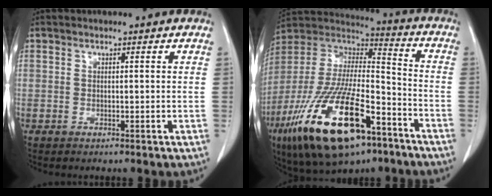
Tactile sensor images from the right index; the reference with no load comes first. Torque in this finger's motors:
{"motor_torque": [1.93, -0.21, 1.05, 0.21]}